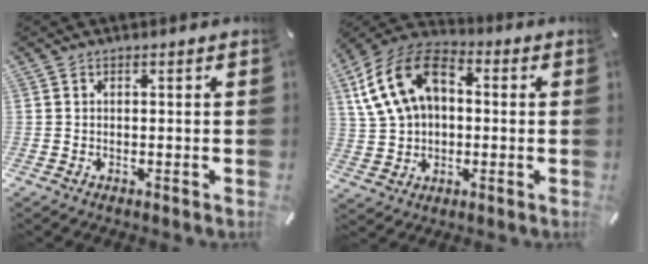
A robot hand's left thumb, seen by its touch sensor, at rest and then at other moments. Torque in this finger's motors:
{"motor_torque": [1.59, 1.72, 1.76, -1.01, 0.34]}